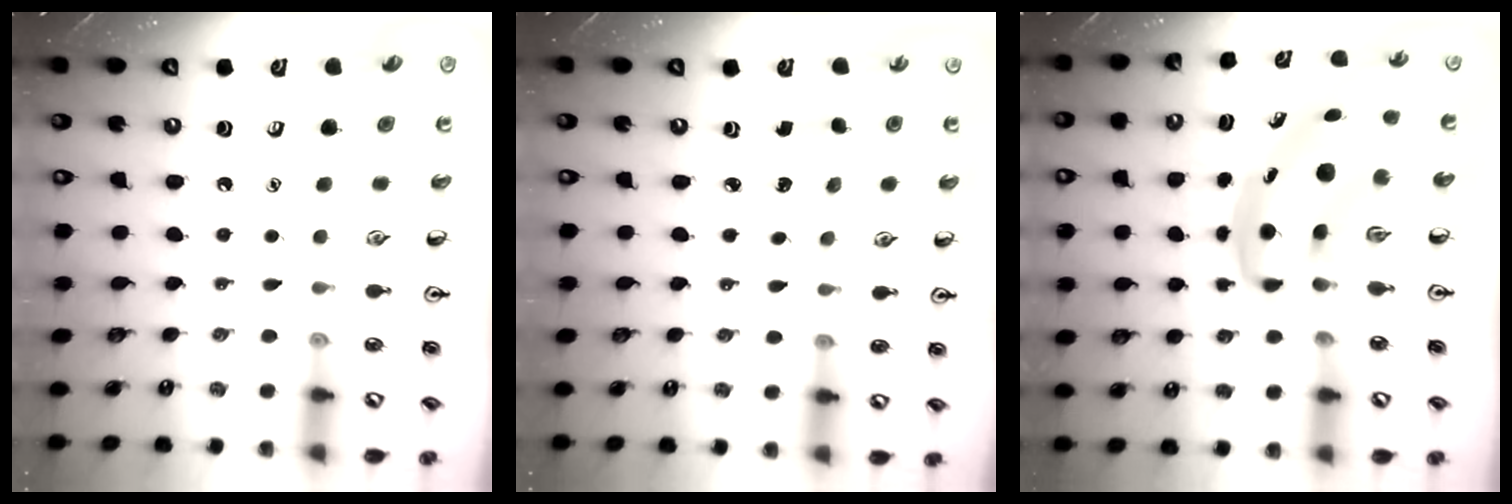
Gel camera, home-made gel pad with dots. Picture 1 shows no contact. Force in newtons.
{"total": 2.9, "press": 2.8, "slide": 0.9}
{"total": 7.0, "press": 6.8, "slide": 1.7}